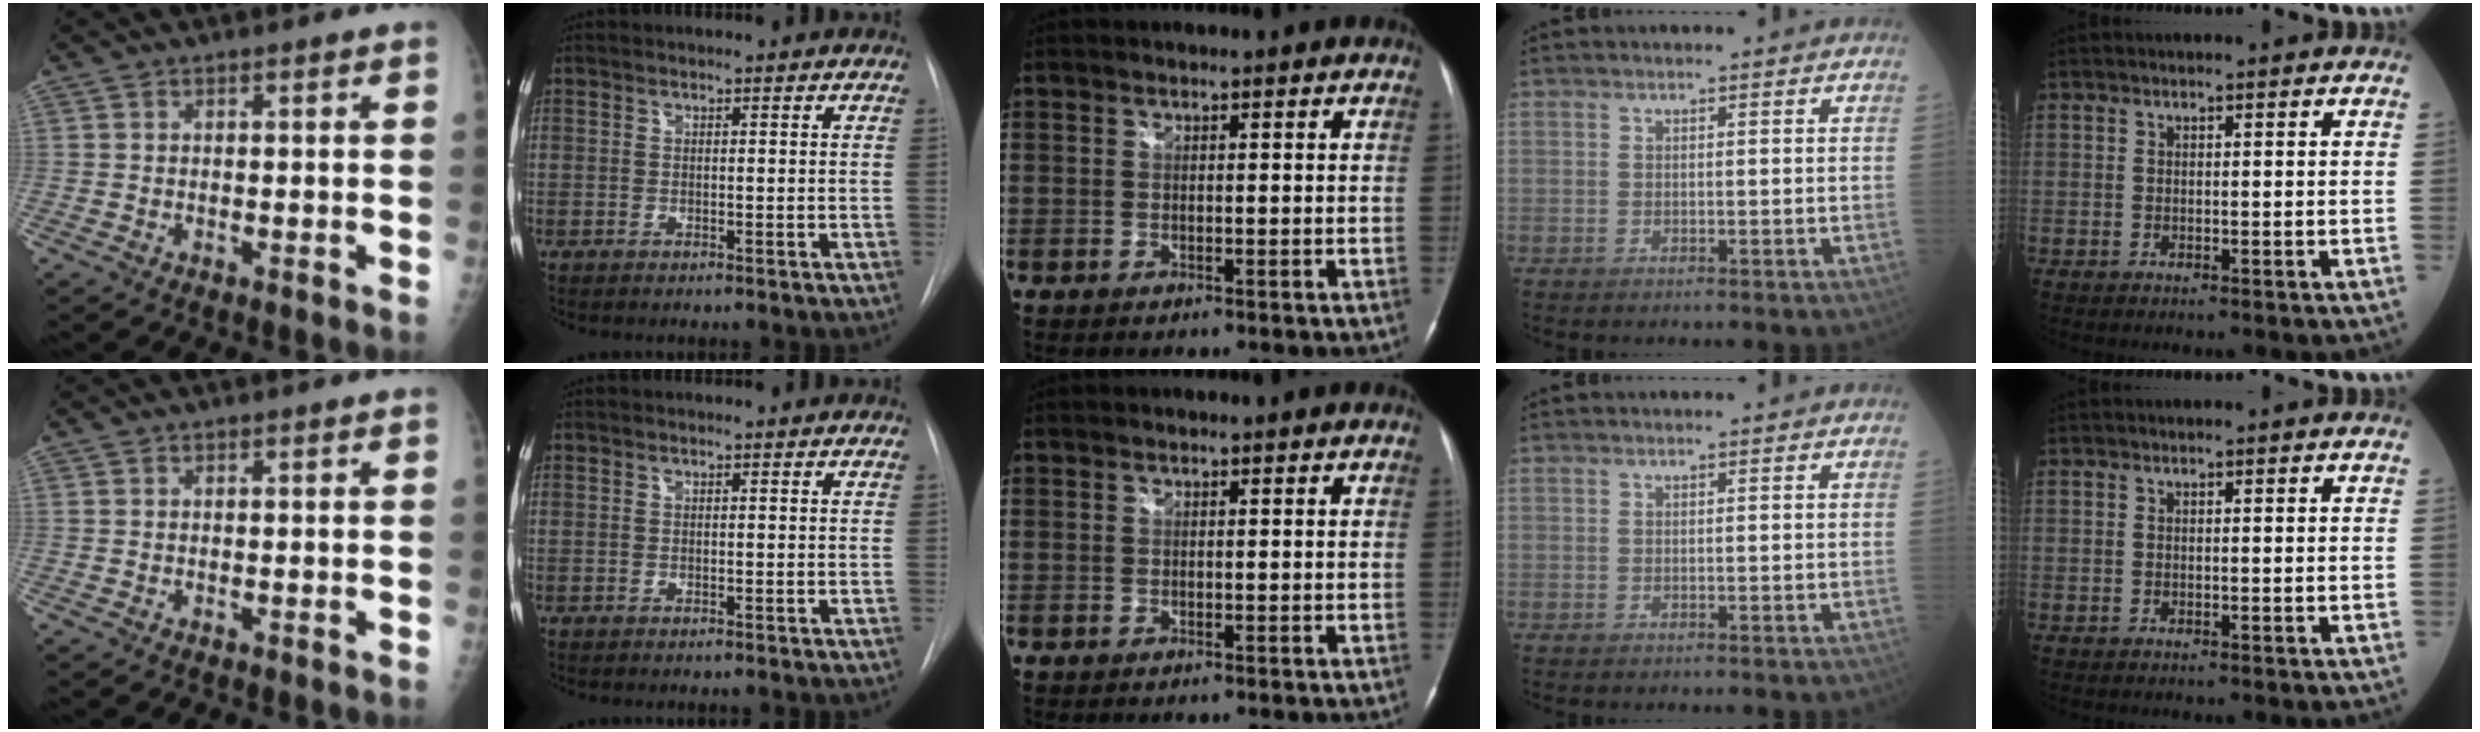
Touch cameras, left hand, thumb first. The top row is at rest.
{}